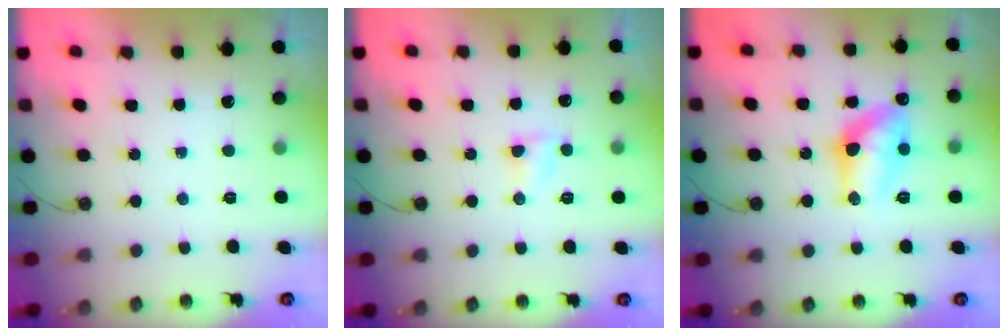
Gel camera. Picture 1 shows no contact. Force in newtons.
{"total": 3.6, "press": 3.6, "slide": 0.5}
{"total": 11.6, "press": 11.6, "slide": 0.8}